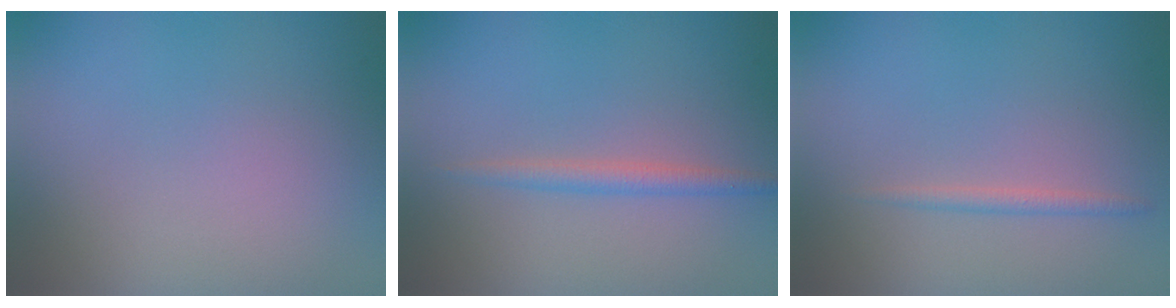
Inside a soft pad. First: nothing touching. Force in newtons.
{"total": 1.7, "press": 1.7, "slide": 0.0}
{"total": 1.1, "press": 1.1, "slide": 0.0}